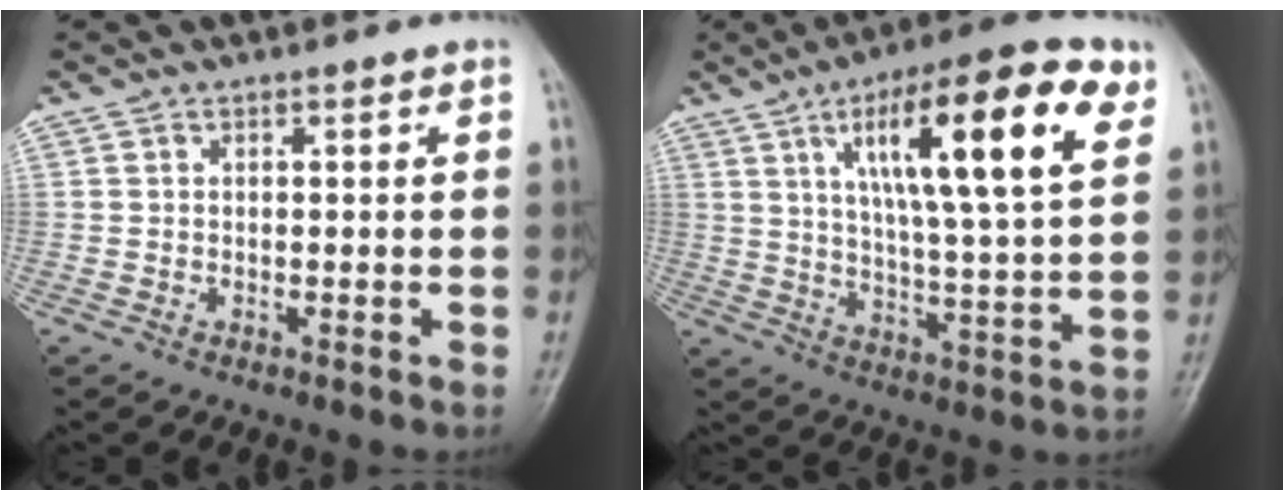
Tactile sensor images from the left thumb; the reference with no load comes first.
{"total": 21.3, "force": [9.0, 5.3, 18.6], "torque": [-0.267, -0.020, 0.137]}